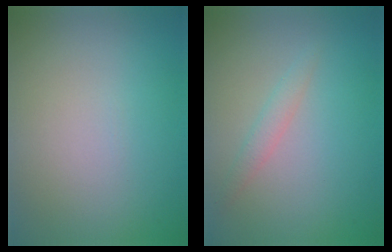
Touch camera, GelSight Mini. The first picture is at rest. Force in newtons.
{"total": 2.0, "press": 2.0, "slide": 0.2}